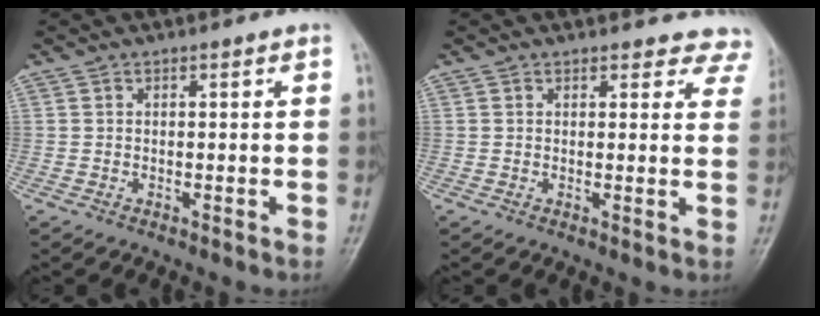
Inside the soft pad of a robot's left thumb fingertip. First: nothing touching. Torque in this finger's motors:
{"motor_torque": [-0.01, 0.09, -0.05, 0.16, -0.03]}